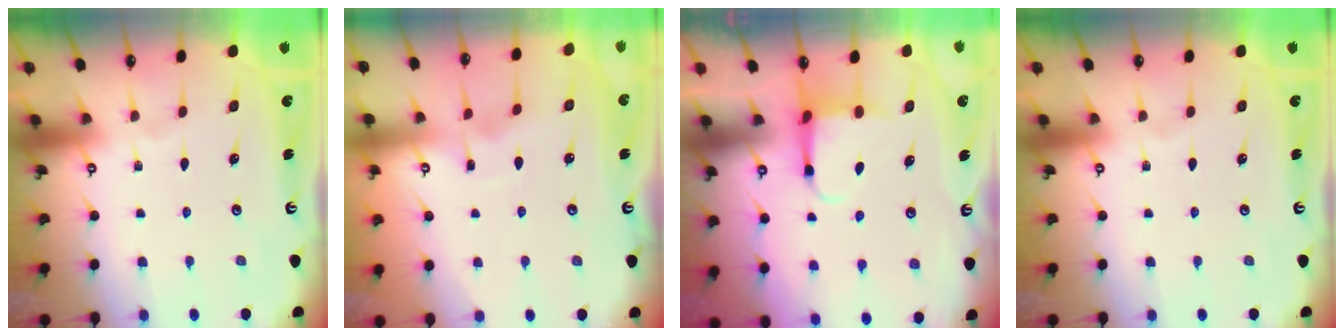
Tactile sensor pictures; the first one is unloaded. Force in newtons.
{"total": 2.6, "press": 2.6, "slide": 0.2}
{"total": 3.9, "press": 3.9, "slide": 0.6}
{"total": 0.0}